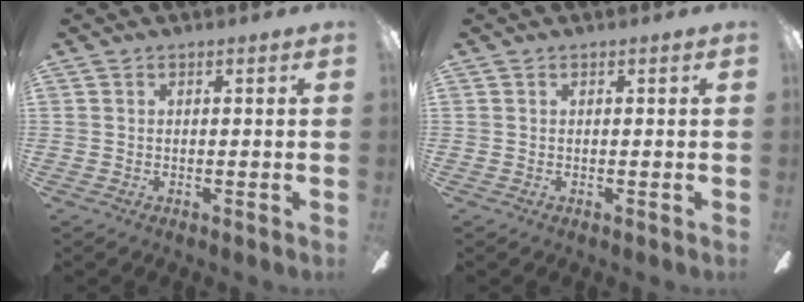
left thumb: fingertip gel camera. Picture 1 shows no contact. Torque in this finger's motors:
{"motor_torque": [0.00, 0.00, -0.02, 0.01, 0.00]}